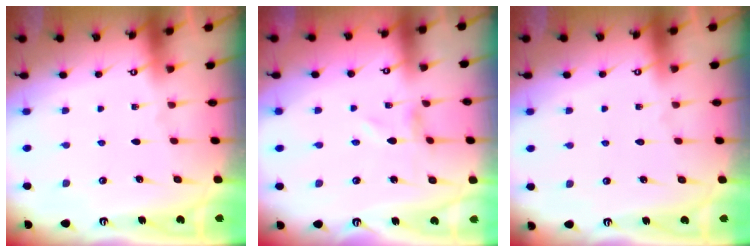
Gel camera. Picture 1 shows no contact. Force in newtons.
{"total": 0.6, "press": 0.6, "slide": 0.2}
{"total": 1.6, "press": 1.6, "slide": 0.2}